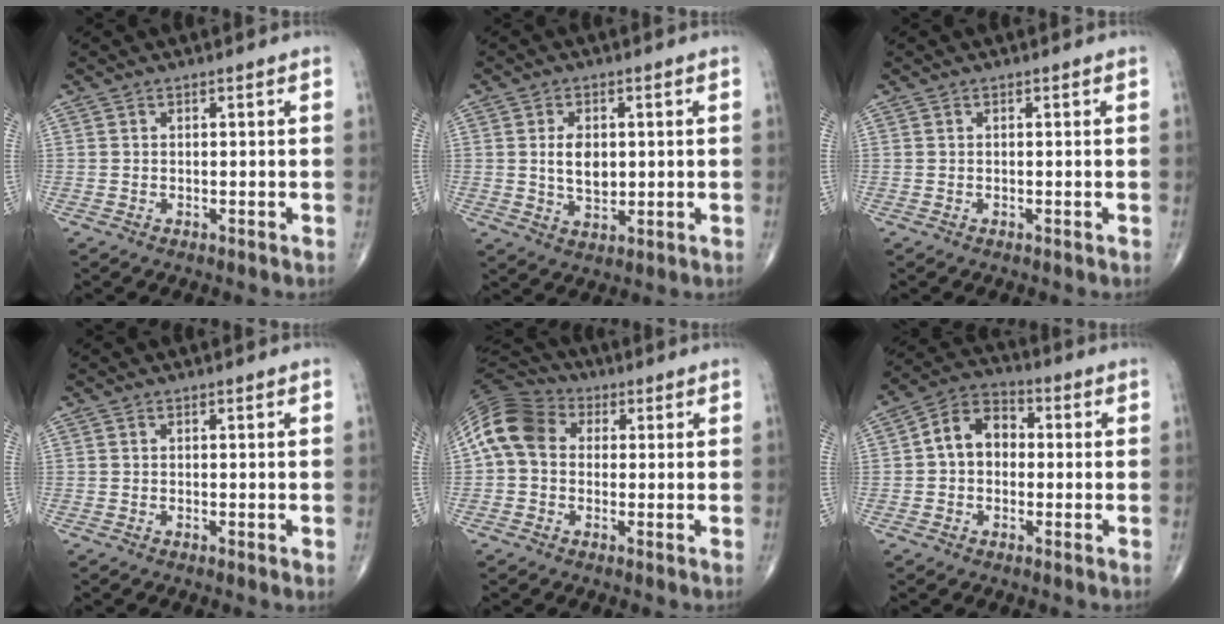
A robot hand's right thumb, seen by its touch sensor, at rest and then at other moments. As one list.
[{"total": 6.1, "force": [0.7, 3.9, 4.6], "torque": [-0.067, -0.008, 0.017]}, {"total": 0.0}, {"total": 0.9, "force": [0.1, 0.1, 0.8], "torque": [-0.019, -0.005, 0.000]}, {"total": 11.4, "force": [1.6, 8.8, 7.0], "torque": [-0.125, 0.030, 0.016]}, {"total": 8.9, "force": [0.4, 6.7, 5.8], "torque": [-0.076, 0.030, -0.006]}]